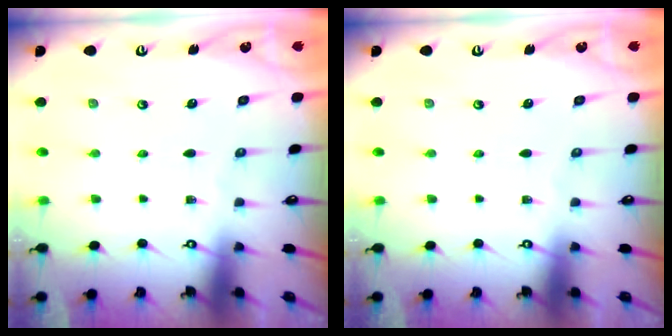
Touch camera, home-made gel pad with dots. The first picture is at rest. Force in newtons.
{"total": 0.0}